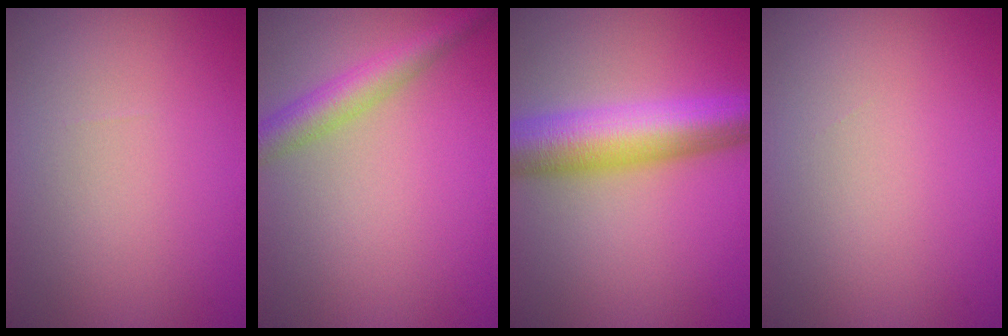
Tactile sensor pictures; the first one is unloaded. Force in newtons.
{"total": 3.6, "press": 3.6, "slide": 0.1}
{"total": 8.3, "press": 8.2, "slide": 0.4}
{"total": 0.0}